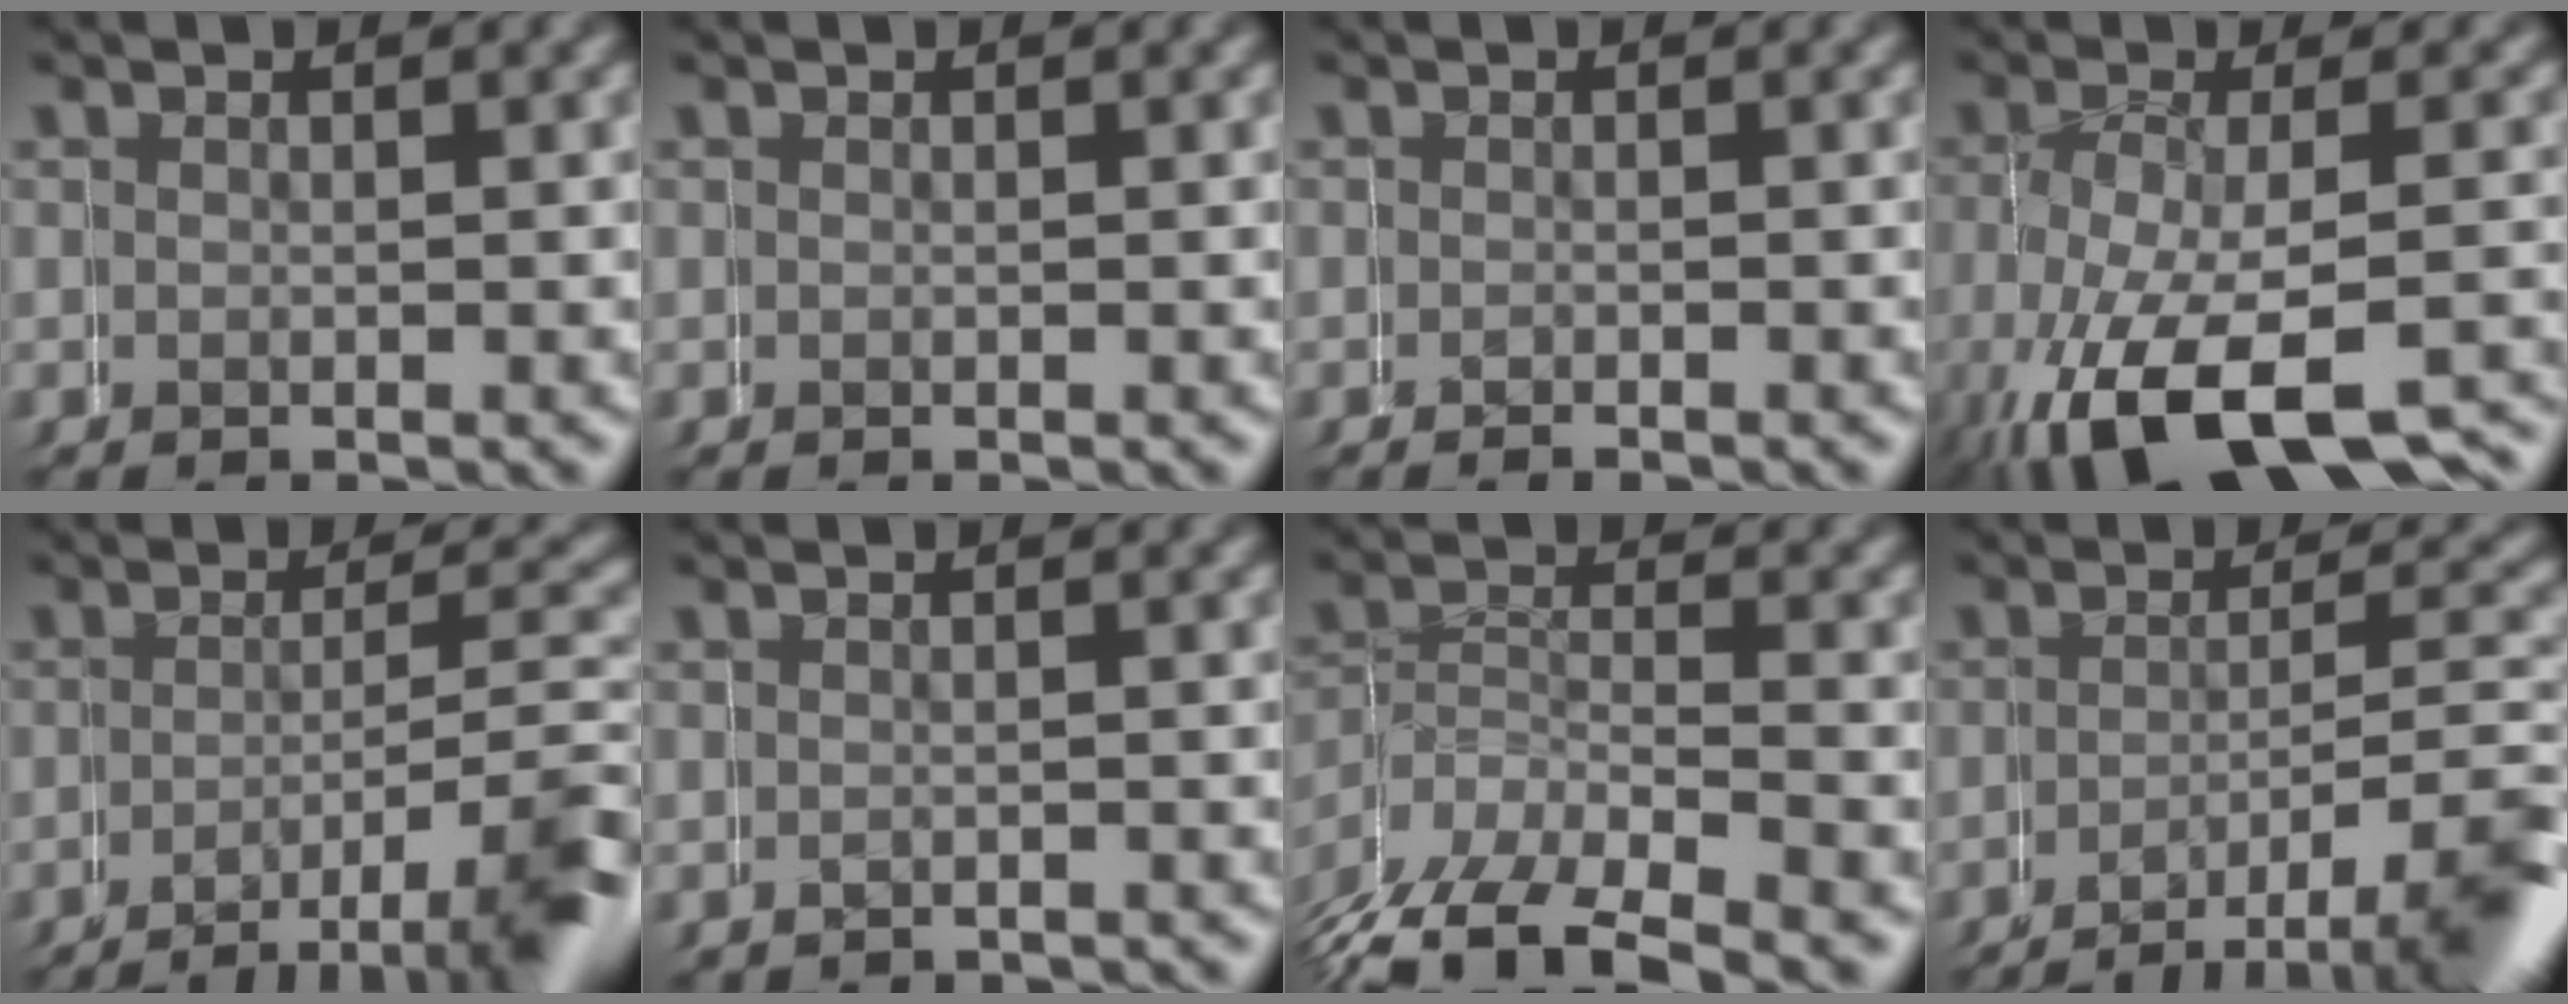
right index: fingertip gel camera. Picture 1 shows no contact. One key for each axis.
{"total": 0.0}
{"total": 0.8, "fx": -0.8, "fy": -0.1, "fz": -0.1, "tx": 0.006, "ty": 0.001, "tz": -0.012}
{"total": 8.1, "fx": -6.0, "fy": 3.0, "fz": 4.5, "tx": -0.105, "ty": -0.046, "tz": -0.058}
{"total": 8.0, "fx": -4.7, "fy": 2.2, "fz": 6.1, "tx": -0.079, "ty": -0.022, "tz": -0.058}
{"total": 1.3, "fx": -0.4, "fy": -0.2, "fz": -1.2, "tx": 0.019, "ty": 0.003, "tz": -0.006}
{"total": 7.2, "fx": -4.1, "fy": 4.9, "fz": 3.4, "tx": -0.077, "ty": -0.018, "tz": -0.057}
{"total": 6.8, "fx": -4.3, "fy": 2.1, "fz": 4.9, "tx": -0.067, "ty": -0.018, "tz": -0.057}